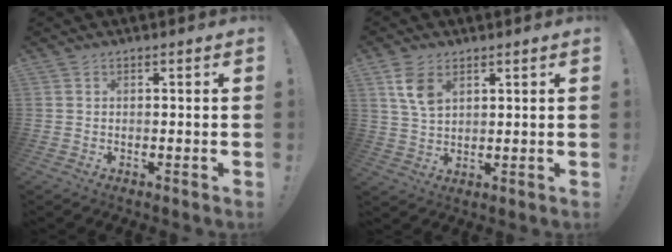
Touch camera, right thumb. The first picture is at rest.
{"total": 7.4, "force": [3.5, 4.5, 4.8], "torque": [-0.092, -0.008, 0.067]}